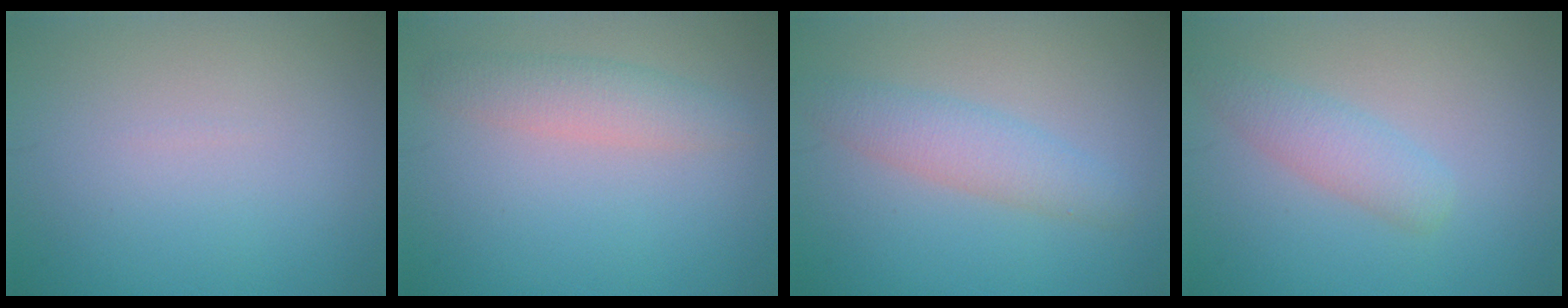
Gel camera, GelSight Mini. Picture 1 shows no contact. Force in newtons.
{"total": 2.8, "press": 2.8, "slide": 0.1}
{"total": 3.2, "press": 3.2, "slide": 0.3}
{"total": 2.6, "press": 2.6, "slide": 0.1}